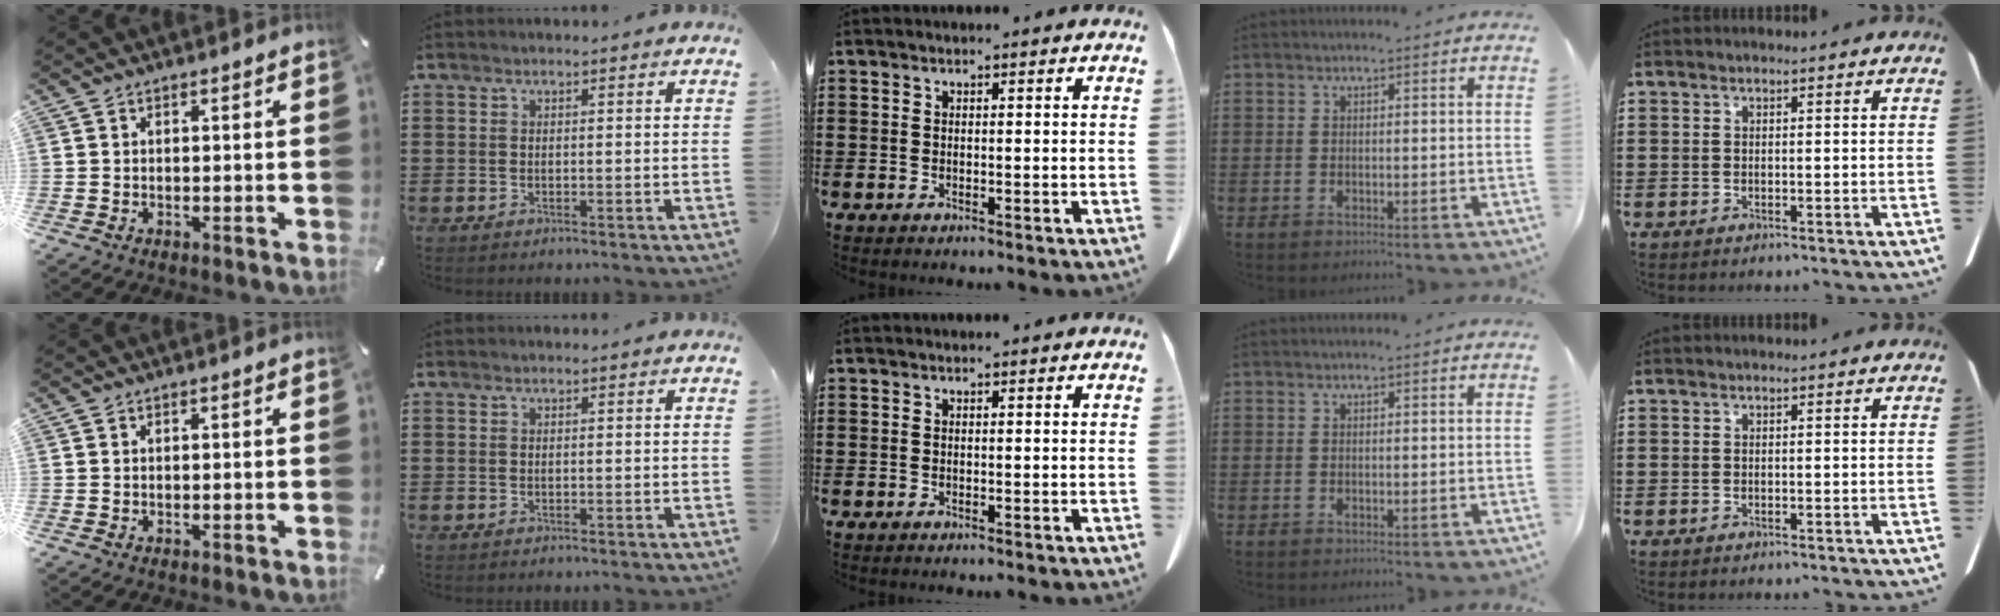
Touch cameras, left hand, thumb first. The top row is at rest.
{}